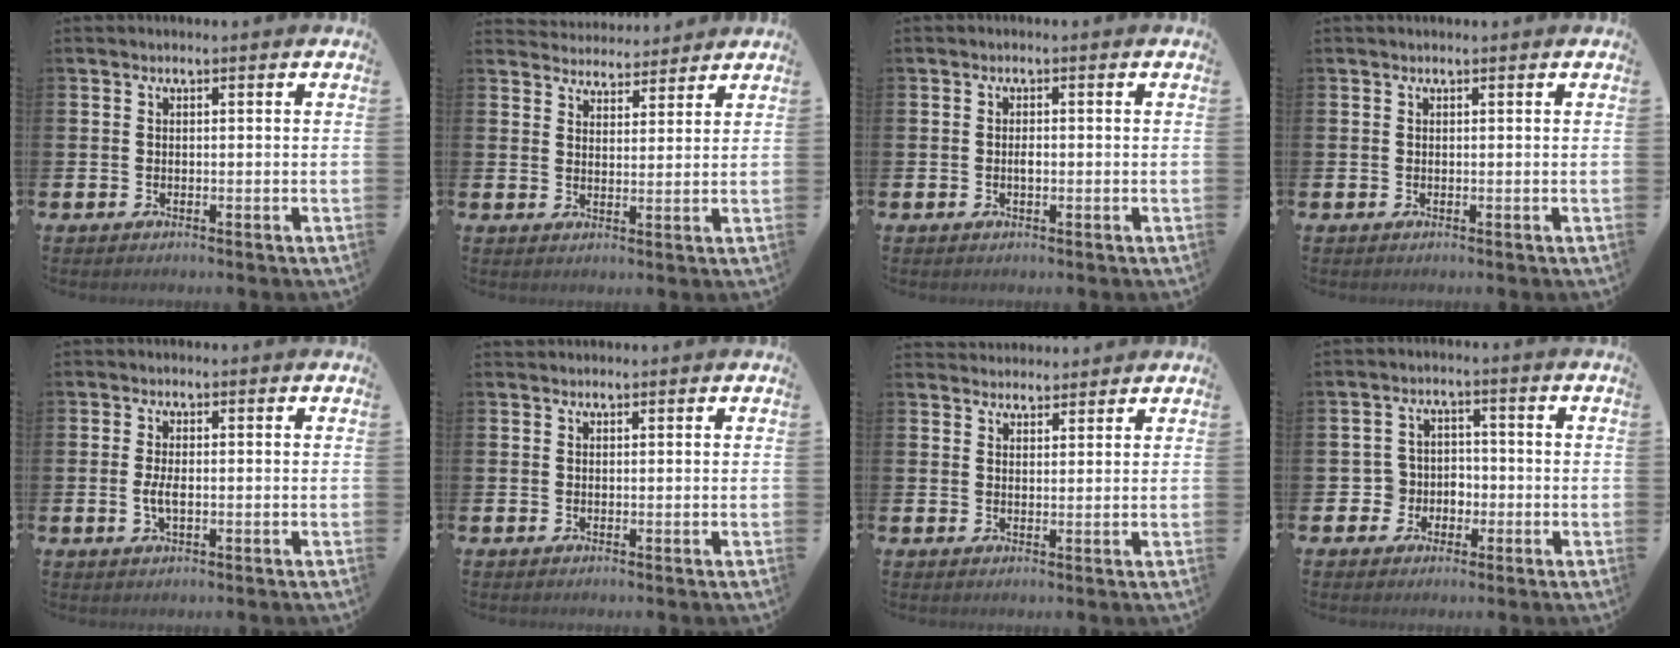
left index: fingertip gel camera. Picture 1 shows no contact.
{"total": 4.3, "force": [4.2, 0.8, -0.4], "torque": [-0.006, -0.025, 0.077]}
{"total": 1.1, "force": [-0.2, 0.5, 1.0], "torque": [-0.019, 0.000, -0.004]}
{"total": 0.0}
{"total": 2.6, "force": [-0.2, 1.1, 2.3], "torque": [-0.044, 0.001, -0.005]}
{"total": 0.7, "force": [0.6, 0.3, 0.0], "torque": [0.009, -0.001, 0.009]}
{"total": 2.8, "force": [2.7, 0.7, -0.3], "torque": [0.007, -0.013, 0.049]}
{"total": 4.0, "force": [-1.3, 3.8, 0.4], "torque": [-0.025, 0.007, -0.031]}